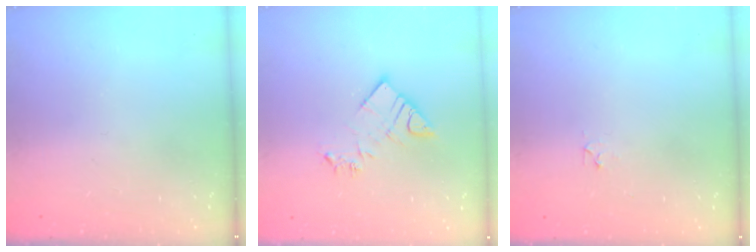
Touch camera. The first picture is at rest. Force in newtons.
{"total": 9.2, "press": 9.2, "slide": 0.8}
{"total": 1.9, "press": 1.9, "slide": 0.2}